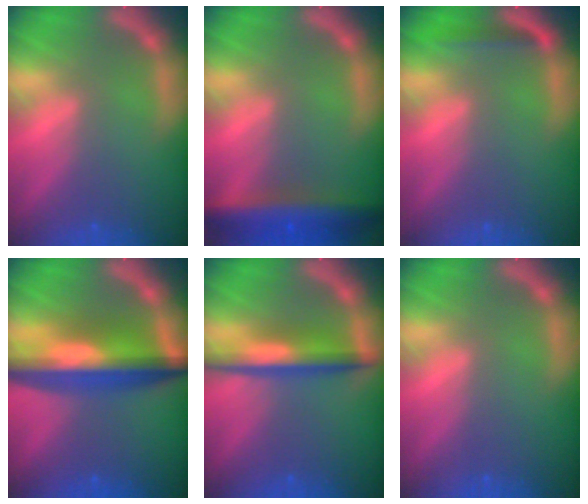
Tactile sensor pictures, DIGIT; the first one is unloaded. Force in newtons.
{"total": 7.0}
{"total": 1.9}
{"total": 9.6}
{"total": 5.0}
{"total": 0.0}